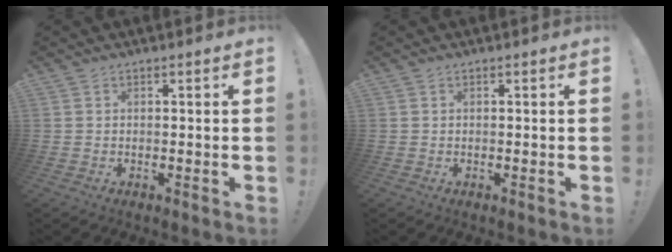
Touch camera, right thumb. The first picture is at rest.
{"total": 0.0}